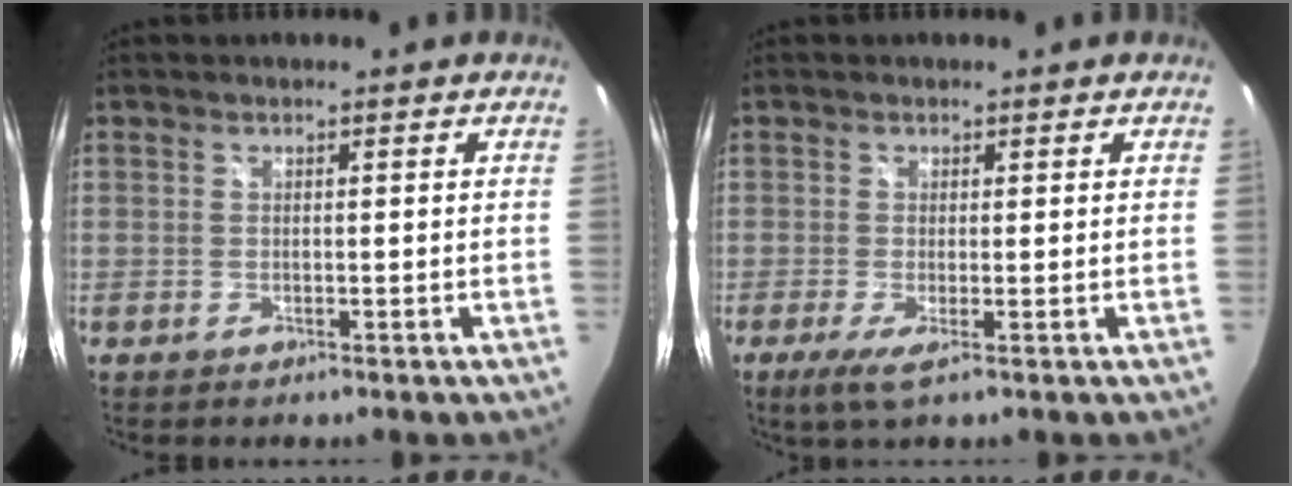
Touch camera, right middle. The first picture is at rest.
{"total": 2.9, "force": [-0.9, 0.0, 2.8], "torque": [-0.060, -0.011, -0.018]}